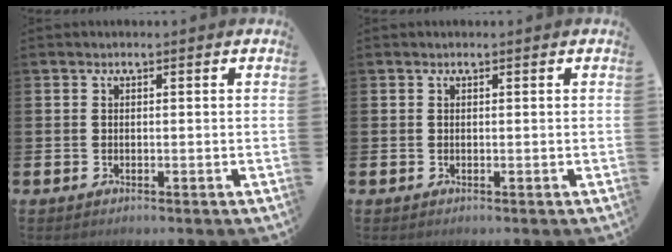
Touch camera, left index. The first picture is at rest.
{"total": 0.0}